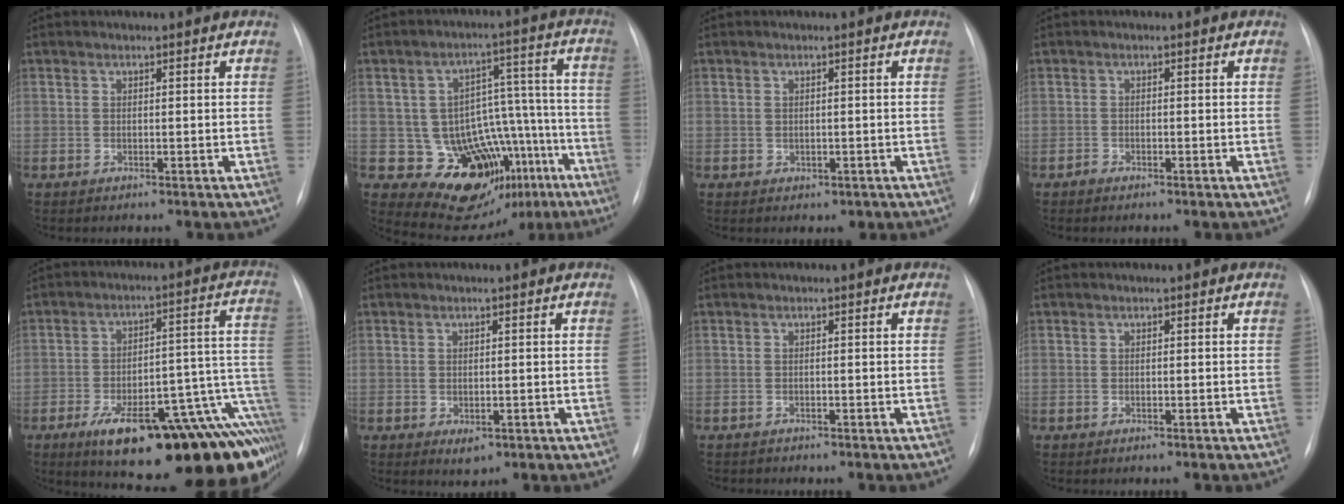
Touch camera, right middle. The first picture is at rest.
{"total": 17.1, "force": [-8.7, 10.9, 9.9], "torque": [-0.098, 0.062, -0.113]}
{"total": 1.4, "force": [-0.4, 1.2, 0.6], "torque": [-0.009, 0.000, 0.002]}
{"total": 0.8, "force": [-0.7, 0.3, 0.3], "torque": [-0.010, 0.000, -0.012]}
{"total": 26.8, "force": [-15.6, 6.4, 20.8], "torque": [-0.156, 0.024, -0.209]}
{"total": 1.9, "force": [-0.7, 1.1, 1.3], "torque": [-0.016, -0.003, 0.000]}
{"total": 0.5, "force": [-0.5, 0.2, -0.1], "torque": [-0.006, 0.000, -0.011]}
{"total": 0.0}